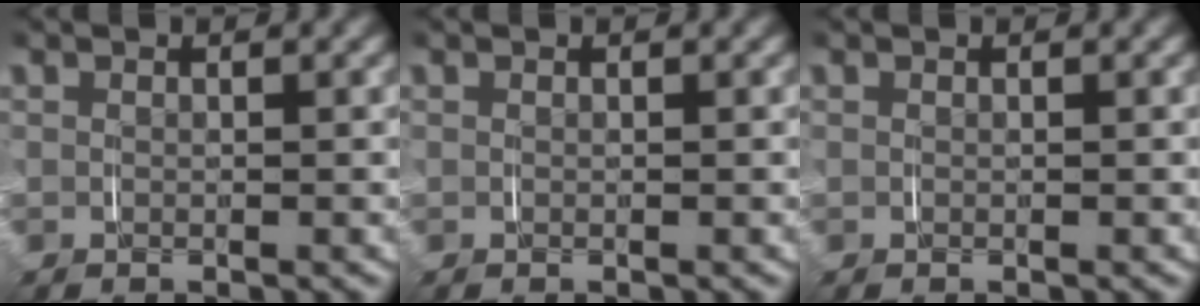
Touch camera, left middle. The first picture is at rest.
{"total": 0.0}
{"total": 0.0}